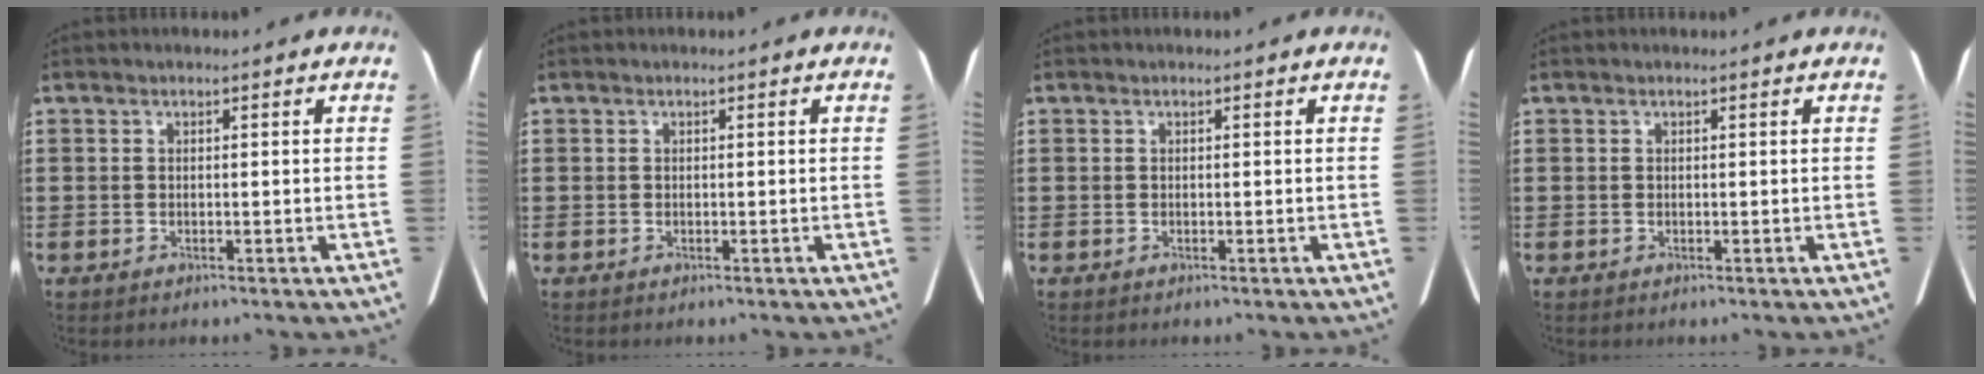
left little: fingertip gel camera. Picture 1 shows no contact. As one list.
[{"total": 0.0}, {"total": 0.0}, {"total": 0.0}]